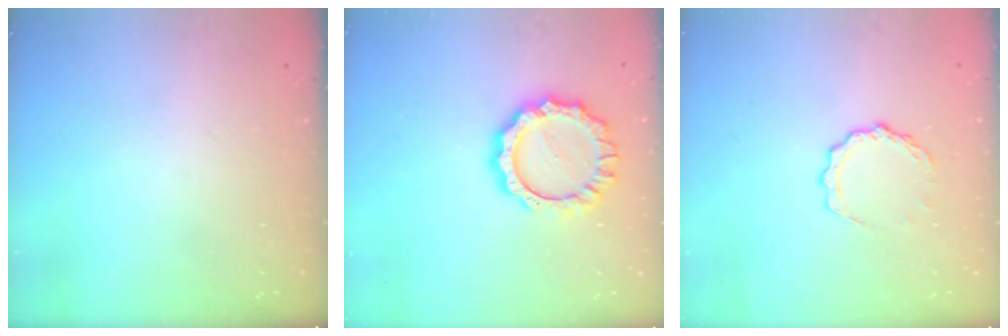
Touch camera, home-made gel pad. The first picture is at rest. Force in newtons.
{"total": 12.0, "press": 12.0, "slide": 0.7}
{"total": 6.8, "press": 6.8, "slide": 0.4}